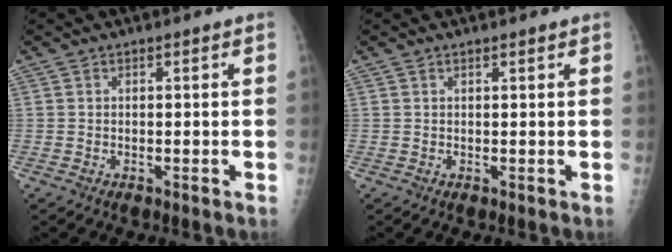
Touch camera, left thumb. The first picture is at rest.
{"total": 0.7, "force": [0.5, 0.1, 0.4], "torque": [-0.007, -0.001, 0.009]}